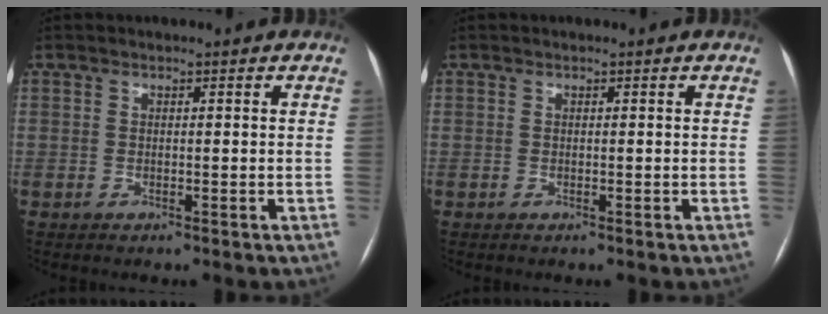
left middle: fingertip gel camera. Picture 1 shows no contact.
{"total": 0.0}